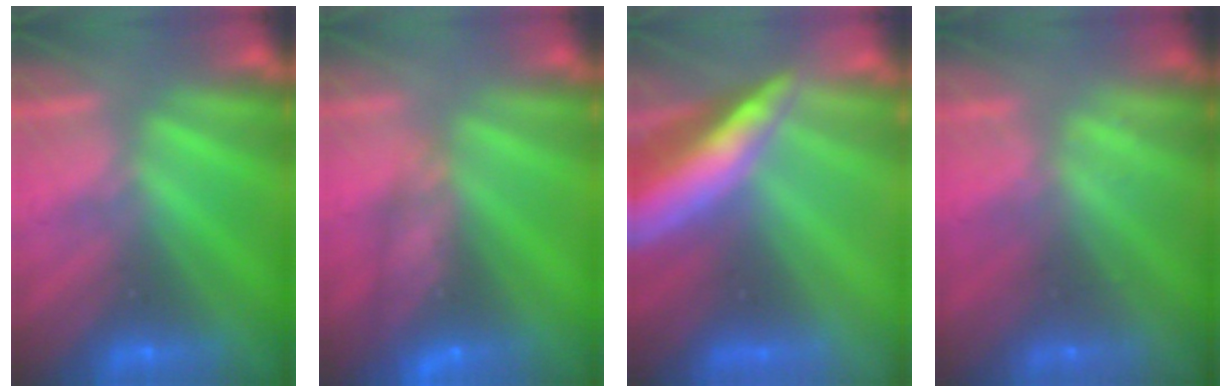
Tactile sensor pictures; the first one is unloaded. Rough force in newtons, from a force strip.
{"total": 7.7}
{"total": 7.6}
{"total": 2.3}